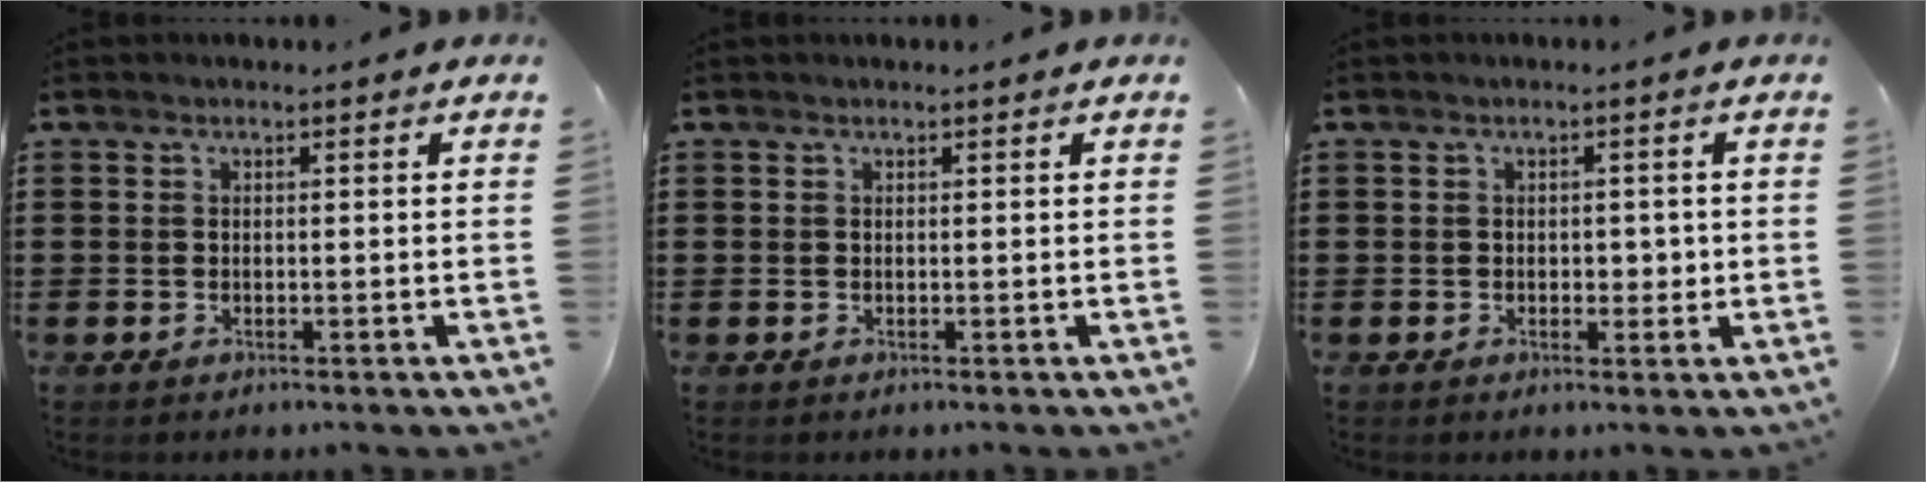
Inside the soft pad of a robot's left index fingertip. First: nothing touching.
{"total": 0.0}
{"total": 2.0, "force": [0.1, 1.3, 1.5], "torque": [-0.021, 0.003, -0.002]}